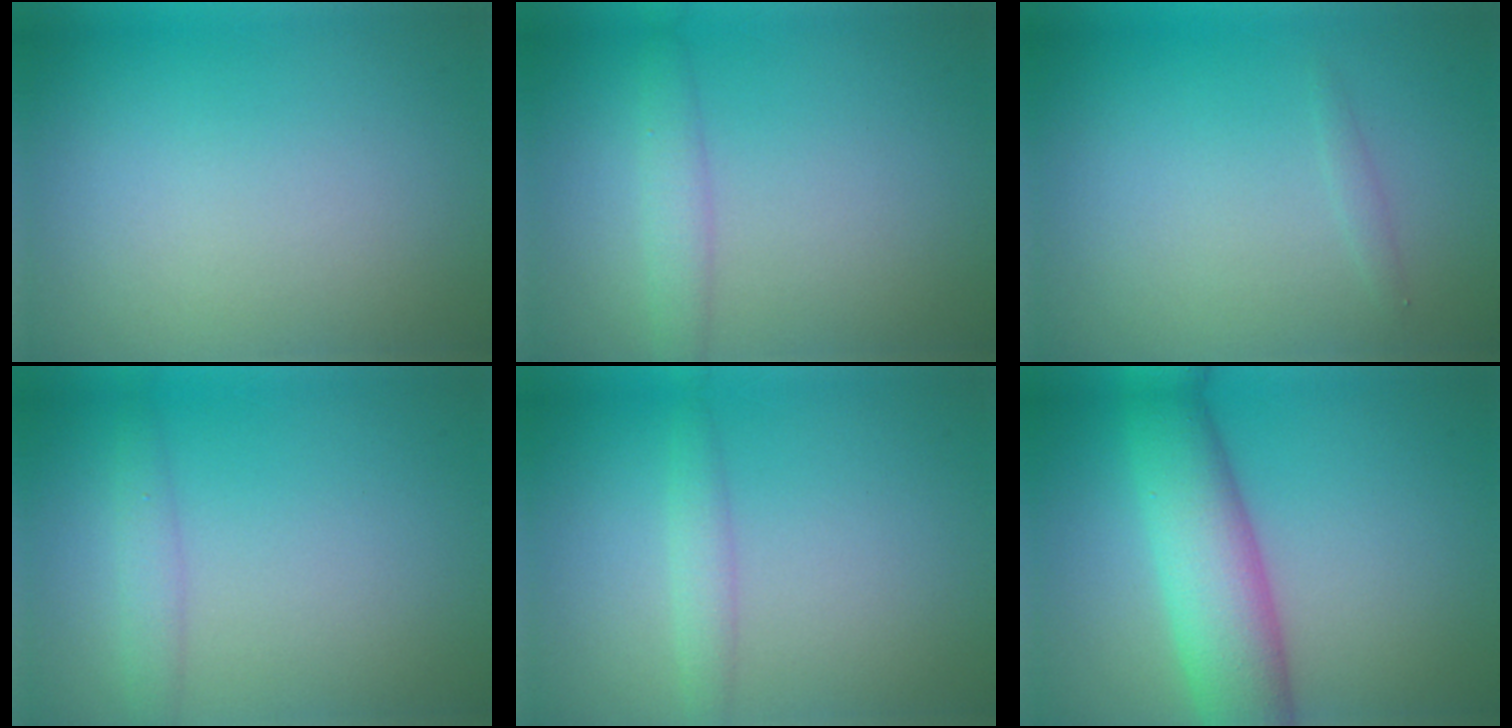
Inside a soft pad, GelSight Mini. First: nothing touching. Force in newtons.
{"total": 2.0, "press": 2.0, "slide": 0.1}
{"total": 0.6, "press": 0.6, "slide": 0.0}
{"total": 1.7, "press": 1.7, "slide": 0.1}
{"total": 1.6, "press": 1.6, "slide": 0.1}
{"total": 7.1, "press": 7.1, "slide": 0.2}